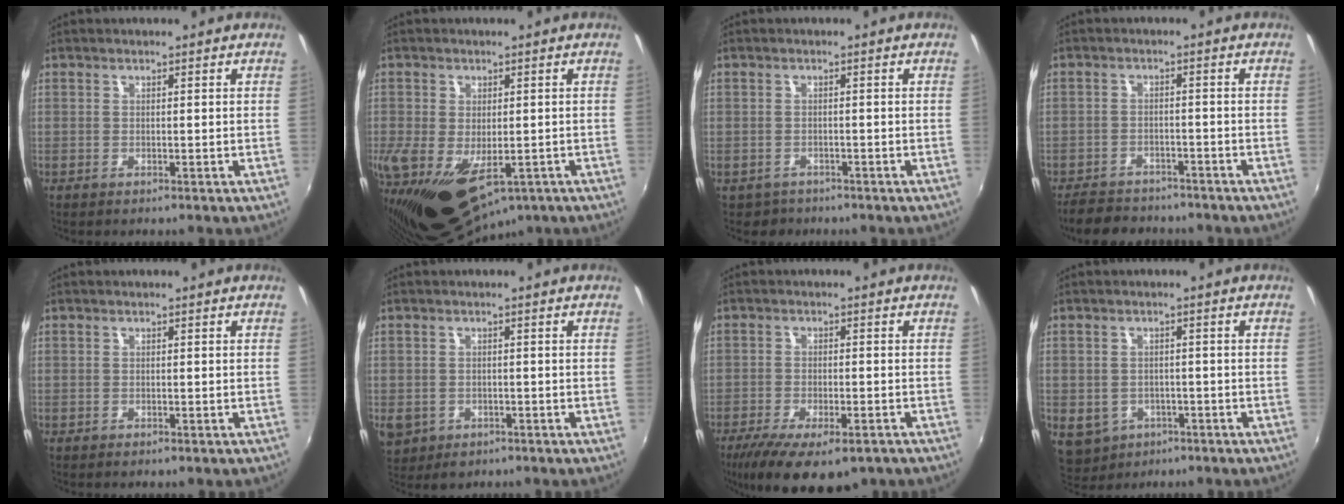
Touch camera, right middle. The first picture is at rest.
{"total": 14.1, "force": [-5.0, 7.9, 10.6], "torque": [-0.222, -0.059, -0.071]}
{"total": 2.3, "force": [-1.5, 1.7, 0.1], "torque": [-0.008, -0.001, -0.021]}
{"total": 9.2, "force": [-7.9, 3.6, 2.9], "torque": [-0.081, -0.007, -0.121]}
{"total": 0.6, "force": [-0.4, 0.2, 0.4], "torque": [-0.007, -0.003, -0.007]}
{"total": 6.7, "force": [-2.2, 5.7, 2.8], "torque": [-0.076, -0.013, -0.030]}
{"total": 14.6, "force": [-9.8, 5.3, 9.4], "torque": [-0.195, -0.049, -0.148]}
{"total": 6.5, "force": [-3.1, 5.3, 2.2], "torque": [-0.057, -0.010, -0.035]}